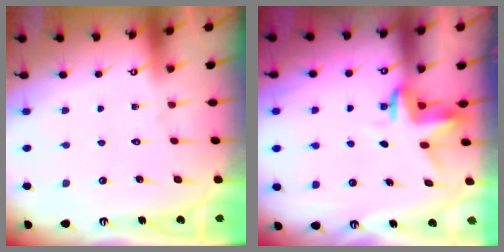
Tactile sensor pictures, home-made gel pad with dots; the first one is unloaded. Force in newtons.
{"total": 3.4, "press": 3.4, "slide": 0.2}